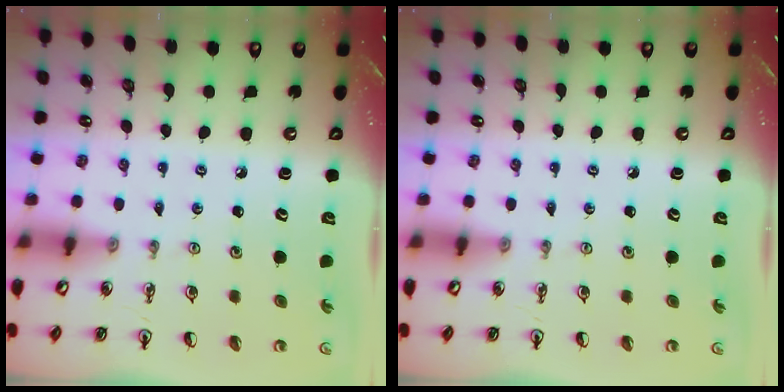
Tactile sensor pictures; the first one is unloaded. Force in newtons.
{"total": 0.0}